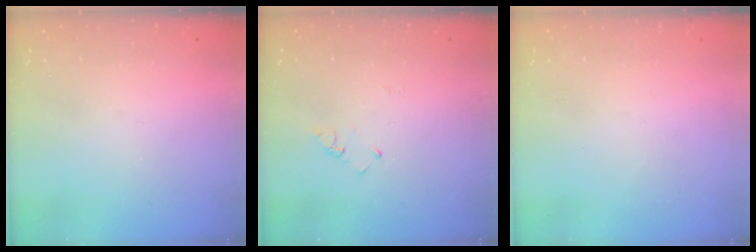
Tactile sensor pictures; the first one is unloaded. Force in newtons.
{"total": 2.0, "press": 2.0, "slide": 0.3}
{"total": 1.7, "press": 1.7, "slide": 0.2}